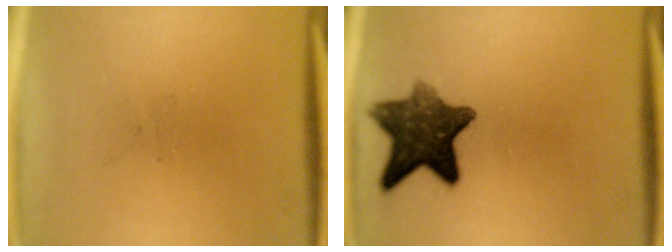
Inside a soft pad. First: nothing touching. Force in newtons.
{"total": 10.3}